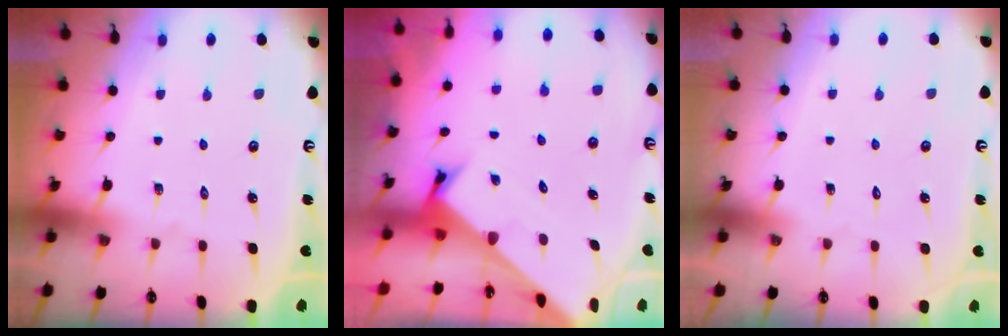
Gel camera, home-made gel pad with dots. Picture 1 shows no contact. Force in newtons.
{"total": 2.5, "press": 2.5, "slide": 0.2}
{"total": 1.8, "press": 1.8, "slide": 0.1}